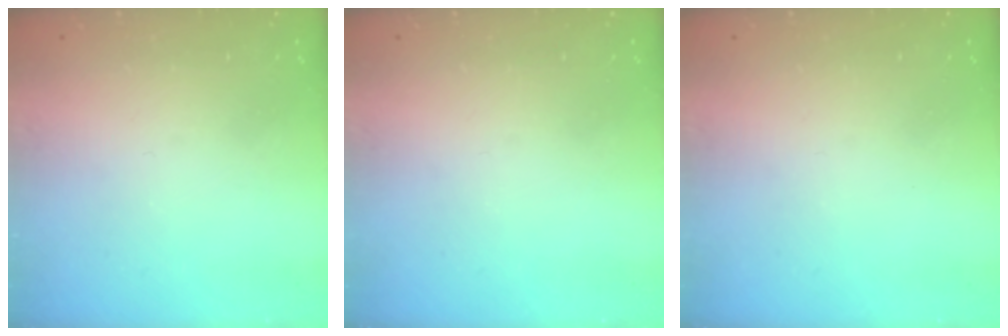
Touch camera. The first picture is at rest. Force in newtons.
{"total": 0.0}
{"total": 0.0}